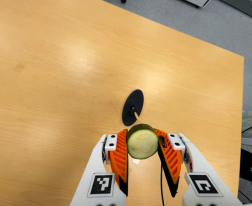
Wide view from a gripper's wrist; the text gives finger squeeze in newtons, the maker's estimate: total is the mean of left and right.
{"total": 11.3, "left": 10.5, "right": 12.0}